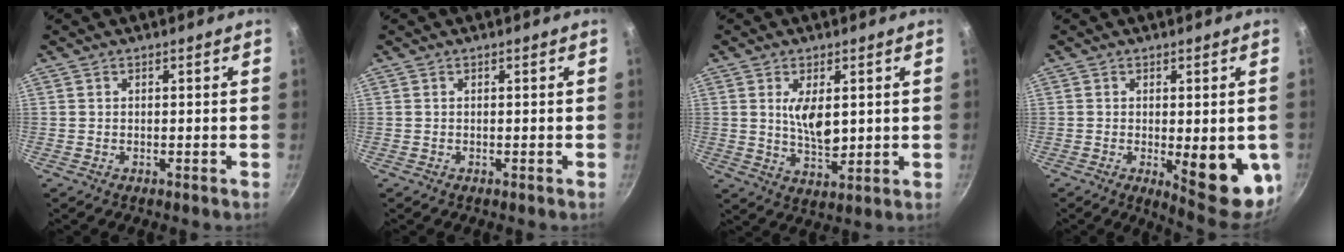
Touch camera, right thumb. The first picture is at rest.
{"total": 0.0}
{"total": 7.4, "force": [1.6, 3.5, 6.3], "torque": [-0.100, -0.021, 0.035]}
{"total": 13.1, "force": [-2.2, 4.4, 12.1], "torque": [-0.122, -0.015, -0.019]}